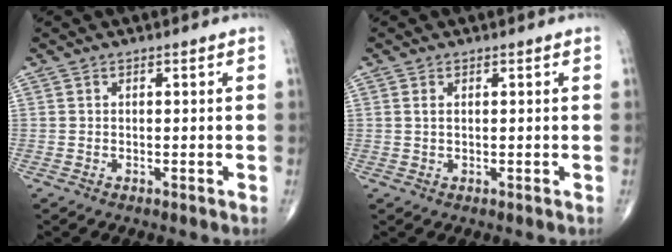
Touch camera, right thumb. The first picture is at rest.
{"total": 0.9, "force": [0.3, 0.4, 0.7], "torque": [-0.018, 0.005, 0.008]}